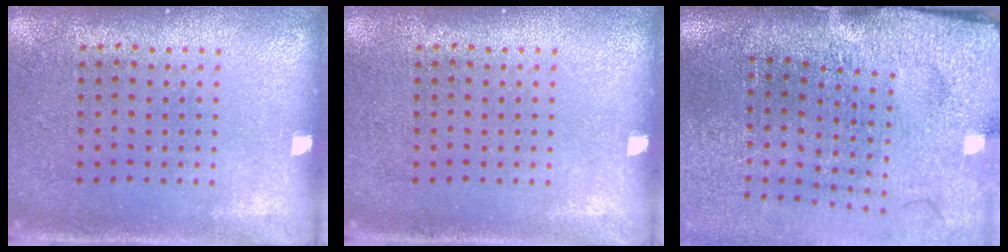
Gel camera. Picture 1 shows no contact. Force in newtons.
{"total": 0.0}
{"total": 4.3, "press": 3.4, "slide": 2.6}